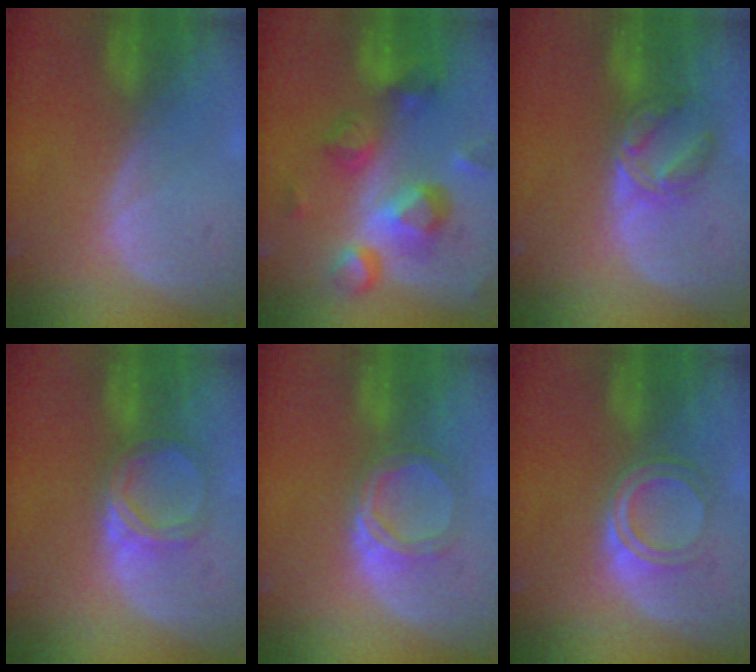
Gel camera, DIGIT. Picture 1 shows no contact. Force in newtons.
{"total": 10.4, "press": 9.3, "slide": 4.7}
{"total": 5.5, "press": 5.4, "slide": 1.1}
{"total": 5.3, "press": 4.7, "slide": 2.4}
{"total": 4.8, "press": 4.6, "slide": 1.3}
{"total": 4.2, "press": 4.1, "slide": 1.0}